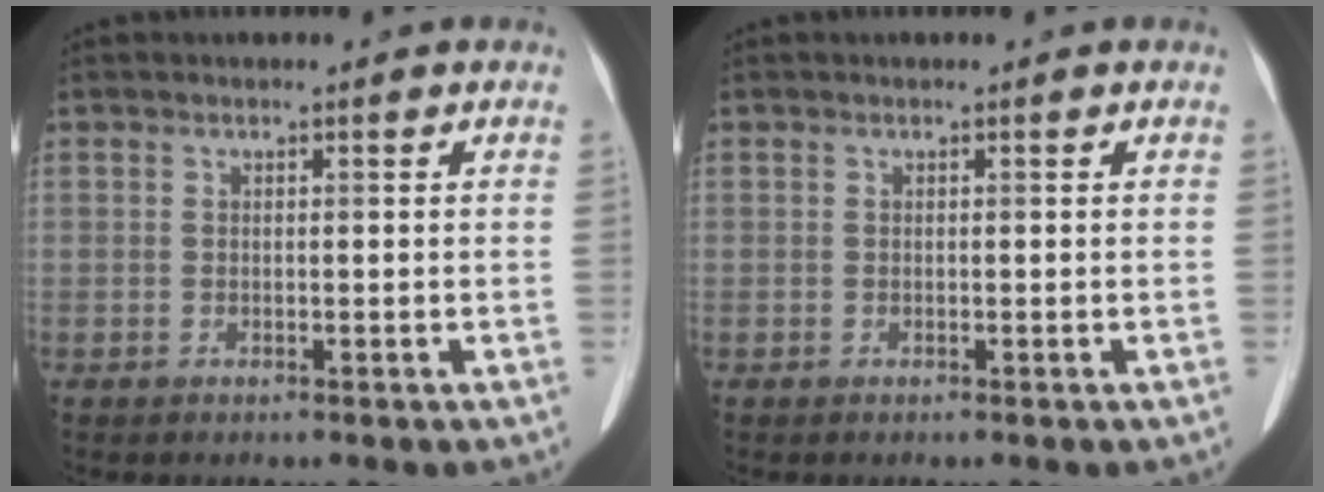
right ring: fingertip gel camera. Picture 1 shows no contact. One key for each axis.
{"total": 0.0}